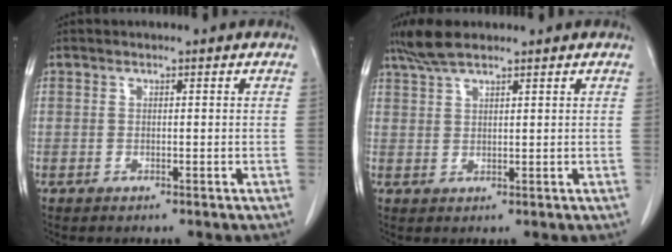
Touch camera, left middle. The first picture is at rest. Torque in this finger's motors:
{"motor_torque": [0.37, -0.33, 0.02, 0.01]}